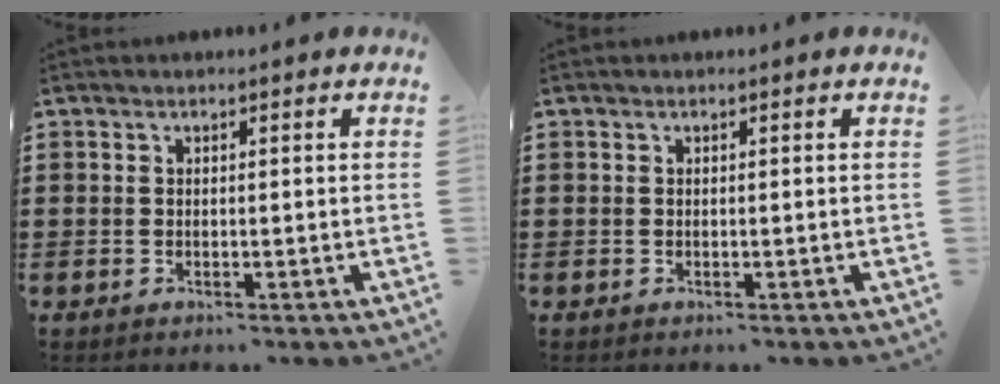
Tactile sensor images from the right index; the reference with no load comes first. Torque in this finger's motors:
{"motor_torque": [0.00, 0.00, 0.00, -0.01]}